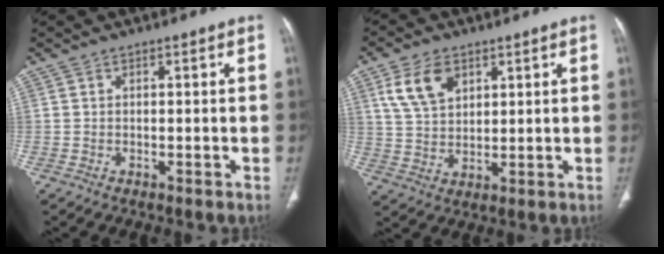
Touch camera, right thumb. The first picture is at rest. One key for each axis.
{"total": 8.7, "fx": 4.1, "fy": 5.5, "fz": 5.4, "tx": -0.088, "ty": -0.012, "tz": 0.085}